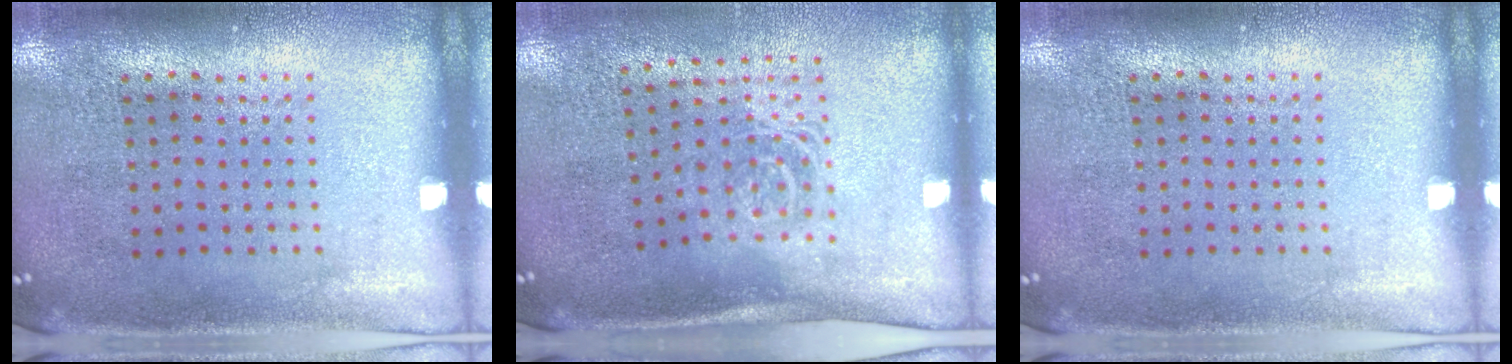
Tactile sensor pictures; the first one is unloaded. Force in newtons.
{"total": 1.5, "press": 1.1, "slide": 1.0}
{"total": 0.0}